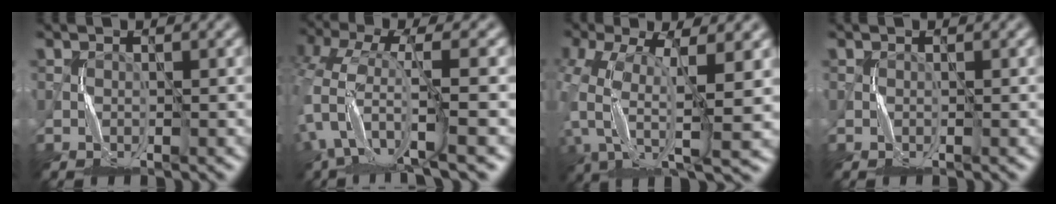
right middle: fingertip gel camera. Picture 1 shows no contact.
{"total": 7.4, "force": [-3.2, 2.2, 6.3], "torque": [-0.129, -0.007, -0.069]}
{"total": 9.0, "force": [-1.6, 4.1, 7.9], "torque": [-0.175, 0.000, -0.039]}
{"total": 0.0}